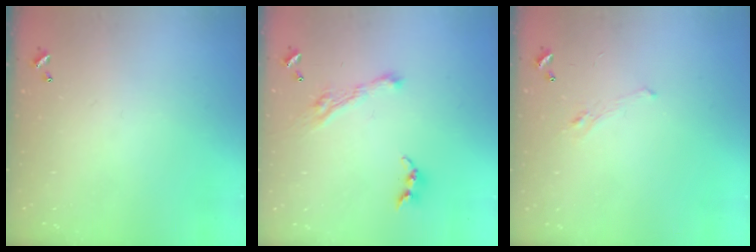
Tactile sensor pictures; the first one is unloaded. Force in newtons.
{"total": 5.0, "press": 5.0, "slide": 0.8}
{"total": 1.2, "press": 0.8, "slide": 0.9}